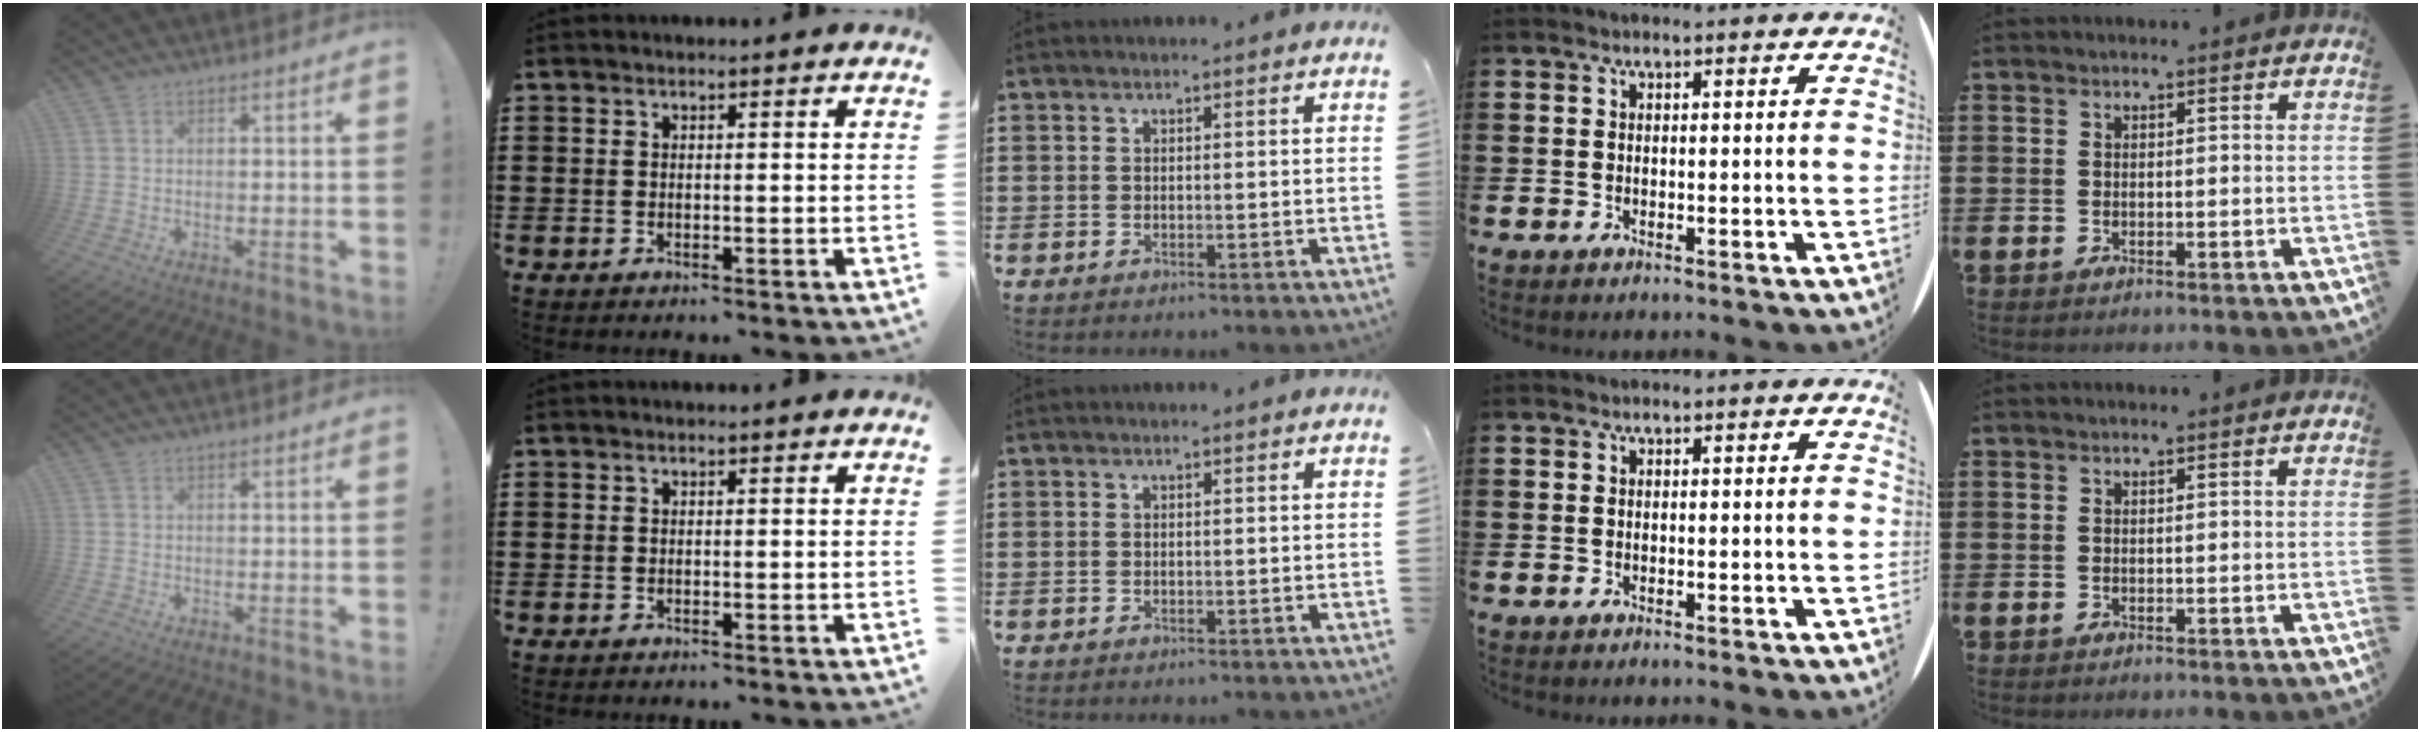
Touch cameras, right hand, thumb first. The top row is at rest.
{}